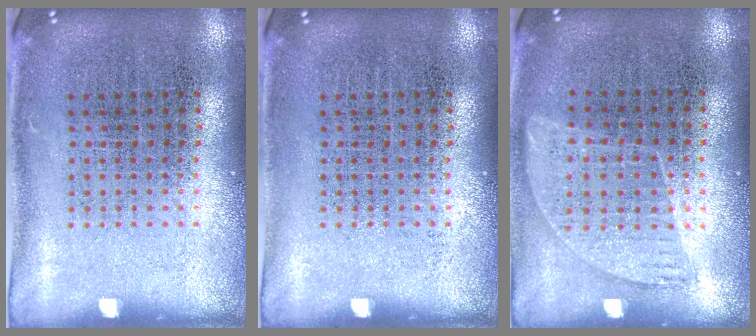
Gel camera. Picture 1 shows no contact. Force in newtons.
{"total": 0.0}
{"total": 0.9, "press": 0.8, "slide": 0.4}